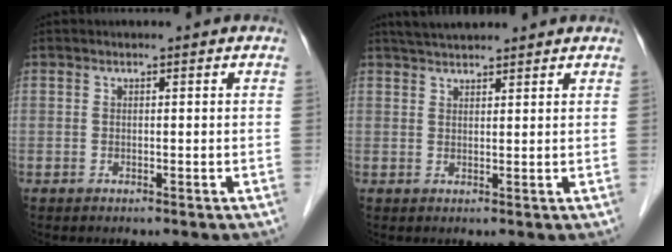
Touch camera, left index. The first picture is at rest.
{"total": 5.1, "force": [4.7, 0.7, 1.9], "torque": [-0.032, 0.036, 0.078]}